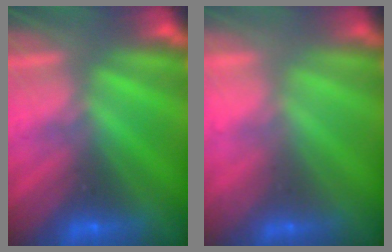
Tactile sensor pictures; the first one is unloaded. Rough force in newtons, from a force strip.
{"total": 2.1}